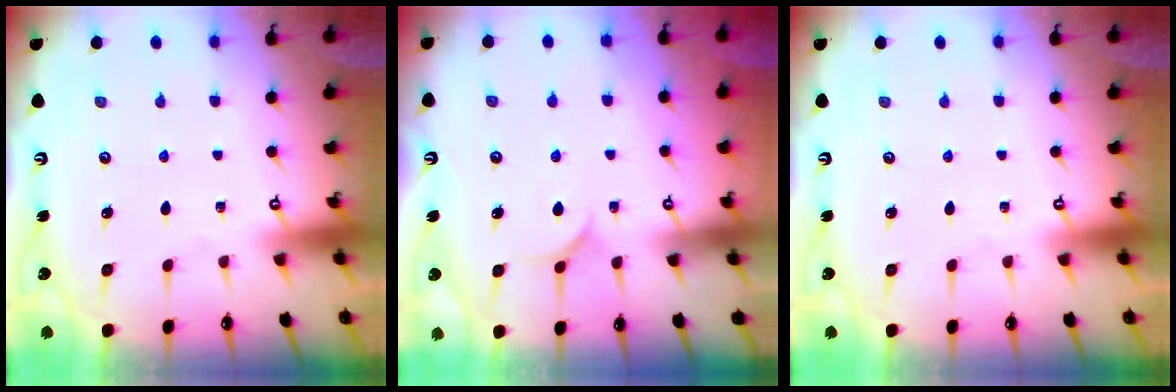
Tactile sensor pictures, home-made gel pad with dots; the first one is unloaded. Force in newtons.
{"total": 5.9, "press": 5.8, "slide": 0.6}
{"total": 0.0}